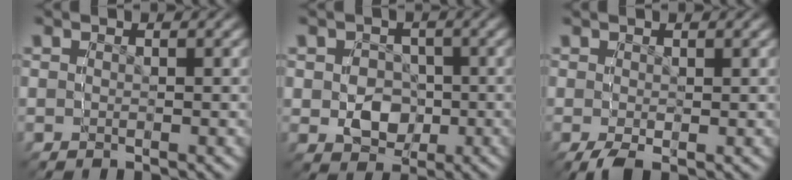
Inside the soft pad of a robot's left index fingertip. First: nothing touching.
{"total": 6.0, "force": [0.2, 6.0, 0.8], "torque": [-0.032, -0.032, 0.018]}
{"total": 0.6, "force": [0.4, 0.5, 0.0], "torque": [0.004, -0.007, 0.010]}